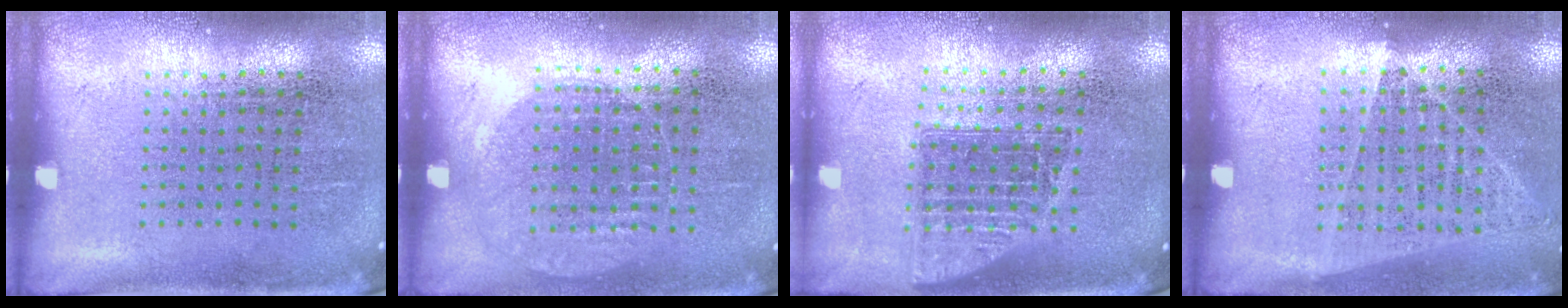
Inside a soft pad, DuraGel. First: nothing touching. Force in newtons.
{"total": 0.9, "press": 0.8, "slide": 0.3}
{"total": 1.5, "press": 1.2, "slide": 0.9}
{"total": 1.0, "press": 0.9, "slide": 0.4}